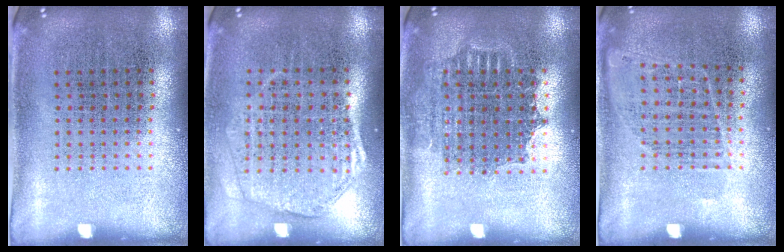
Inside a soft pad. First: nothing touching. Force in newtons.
{"total": 1.7, "press": 1.5, "slide": 0.7}
{"total": 1.4, "press": 1.2, "slide": 0.7}
{"total": 0.9, "press": 0.8, "slide": 0.4}